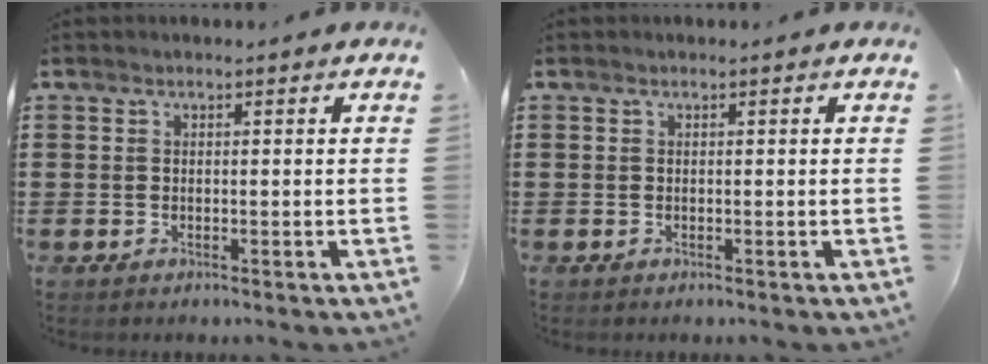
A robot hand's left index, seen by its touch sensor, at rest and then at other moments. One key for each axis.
{"total": 0.0}